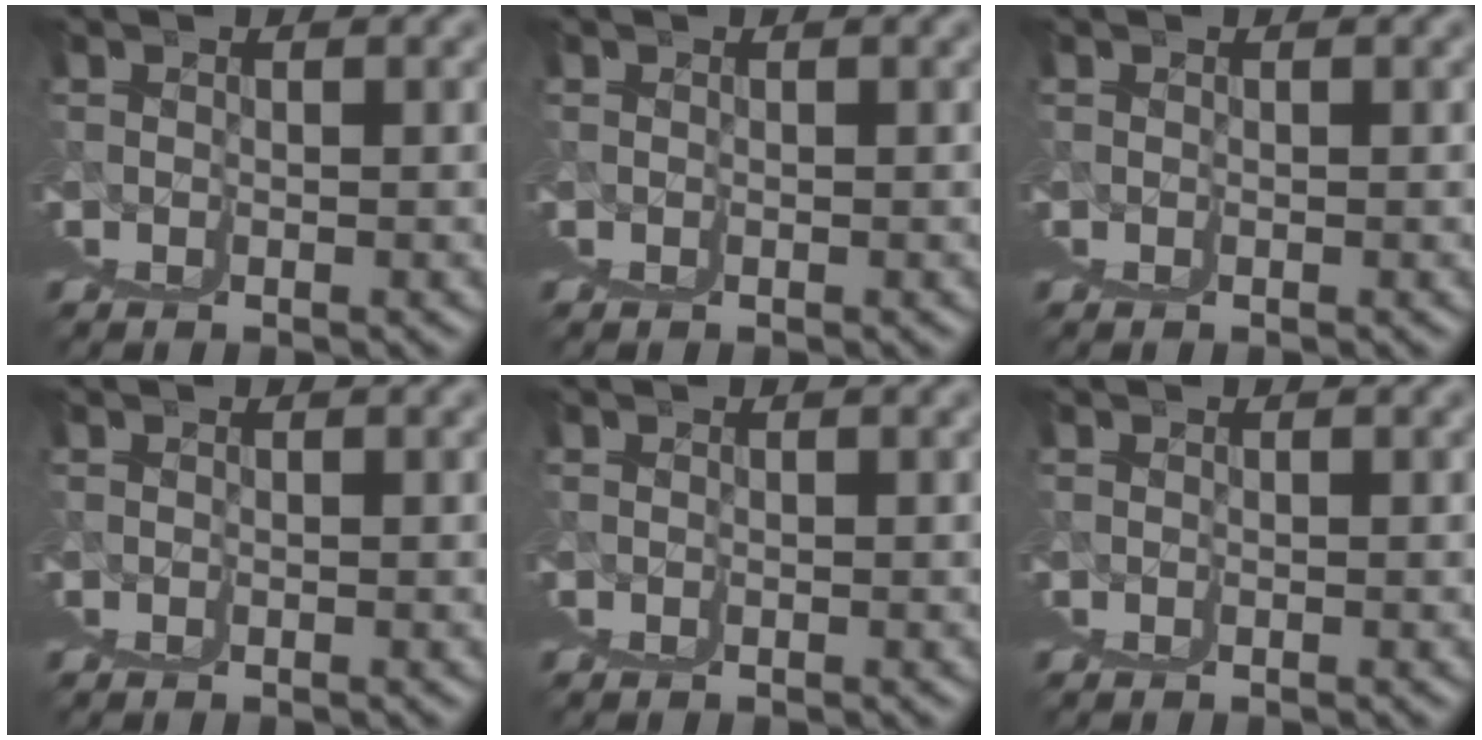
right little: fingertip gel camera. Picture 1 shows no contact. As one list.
[{"total": 0.0}, {"total": 0.0}, {"total": 0.0}, {"total": 0.0}, {"total": 0.0}]